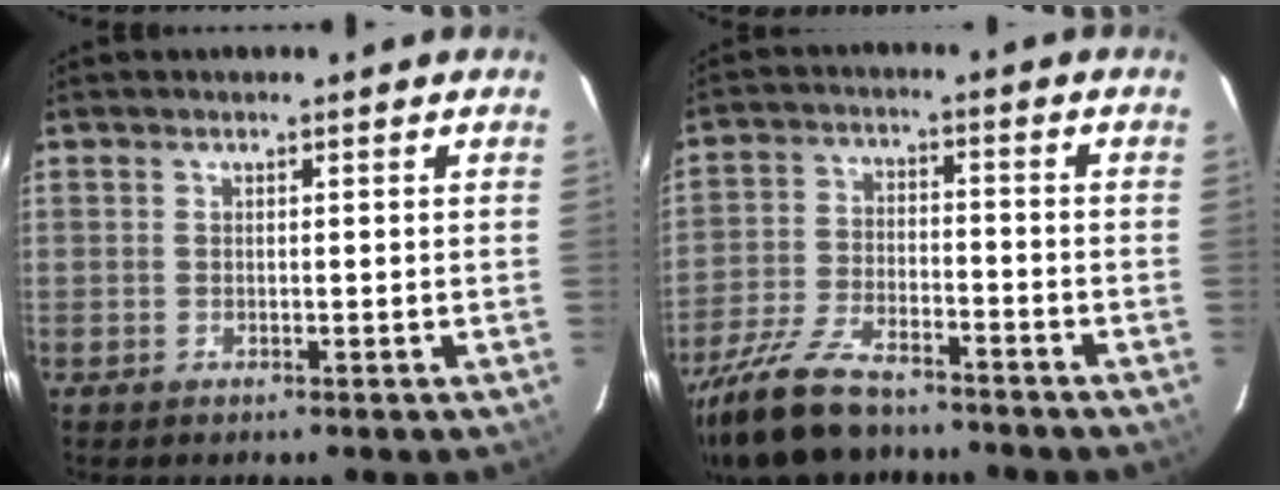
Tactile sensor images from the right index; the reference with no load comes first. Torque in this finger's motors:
{"motor_torque": [1.10, -1.04, 0.48, 0.13]}